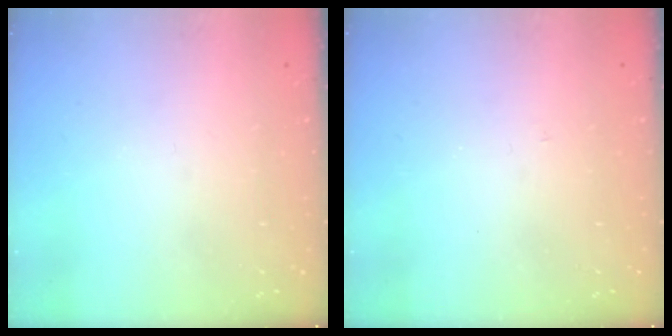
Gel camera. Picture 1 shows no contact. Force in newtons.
{"total": 2.7, "press": 2.7, "slide": 0.3}